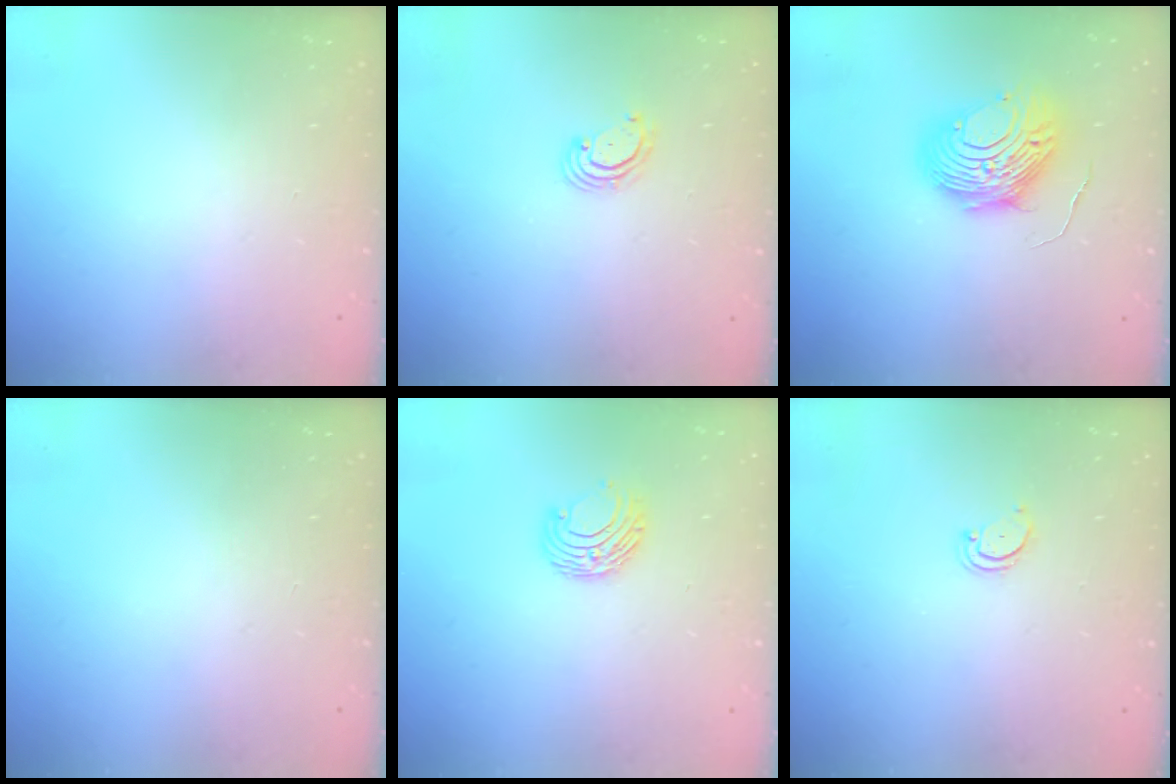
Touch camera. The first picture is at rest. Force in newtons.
{"total": 3.2, "press": 3.2, "slide": 0.5}
{"total": 10.8, "press": 10.8, "slide": 0.9}
{"total": 0.0}
{"total": 7.2, "press": 7.2, "slide": 0.8}
{"total": 2.7, "press": 2.7, "slide": 0.3}